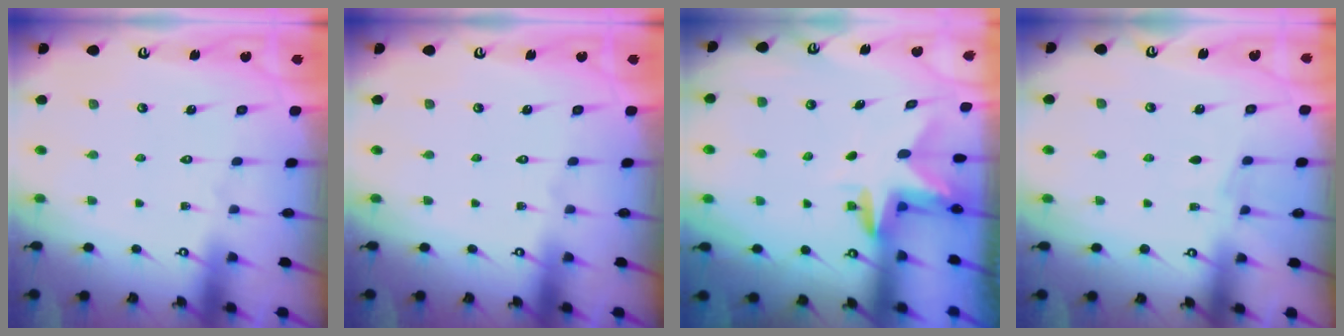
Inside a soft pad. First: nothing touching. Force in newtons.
{"total": 0.0}
{"total": 2.9, "press": 2.9, "slide": 0.3}
{"total": 3.6, "press": 3.5, "slide": 0.5}